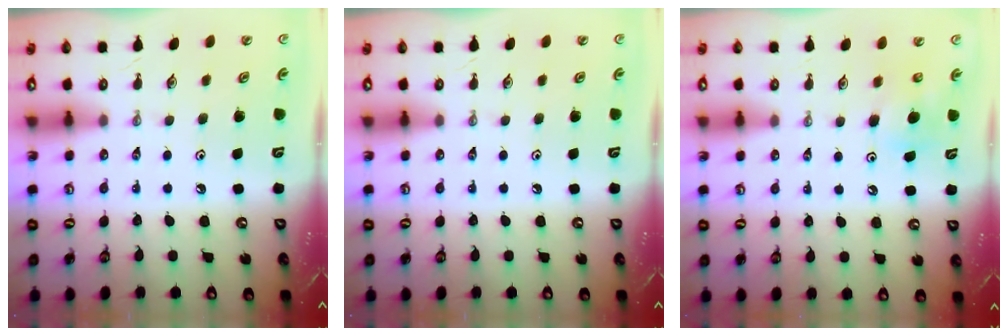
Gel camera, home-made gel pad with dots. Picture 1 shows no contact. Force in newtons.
{"total": 0.0}
{"total": 5.6, "press": 5.5, "slide": 1.1}